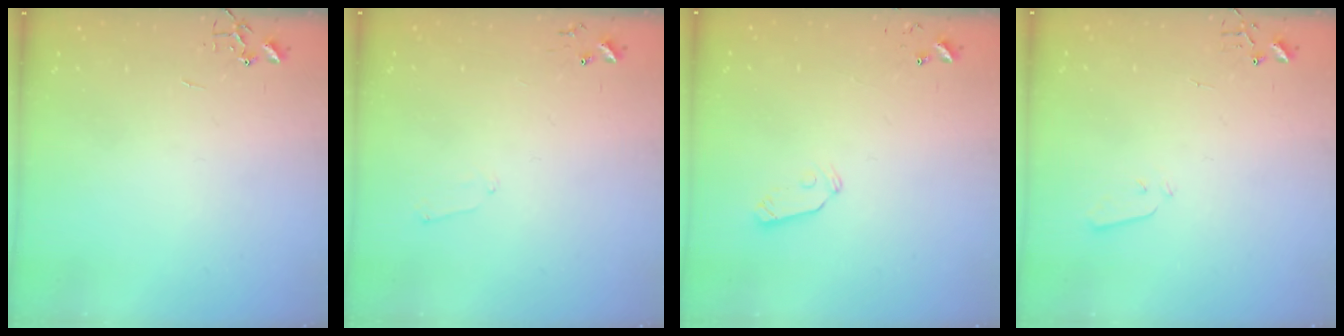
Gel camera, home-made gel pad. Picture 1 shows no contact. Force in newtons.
{"total": 5.1, "press": 5.0, "slide": 0.6}
{"total": 5.3, "press": 5.3, "slide": 0.1}
{"total": 3.0, "press": 2.9, "slide": 0.7}